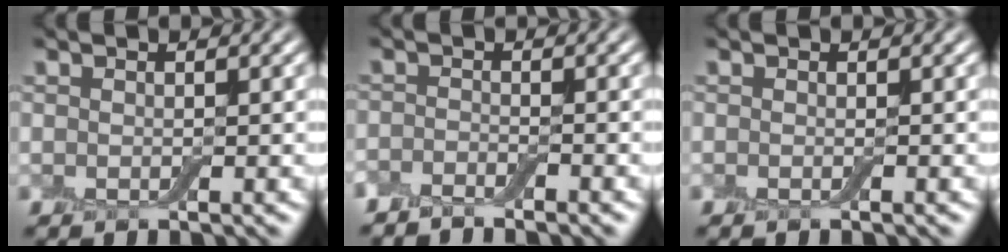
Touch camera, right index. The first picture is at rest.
{"total": 1.7, "force": [-1.7, 0.1, 0.3], "torque": [-0.007, -0.002, -0.038]}
{"total": 0.0}